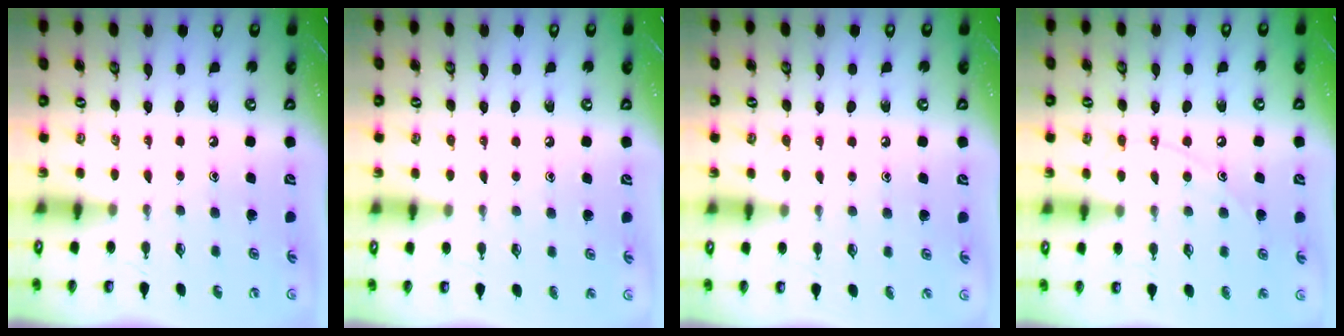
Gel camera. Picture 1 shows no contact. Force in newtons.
{"total": 3.2, "press": 3.2, "slide": 0.4}
{"total": 4.8, "press": 4.7, "slide": 0.7}
{"total": 8.2, "press": 8.2, "slide": 0.8}